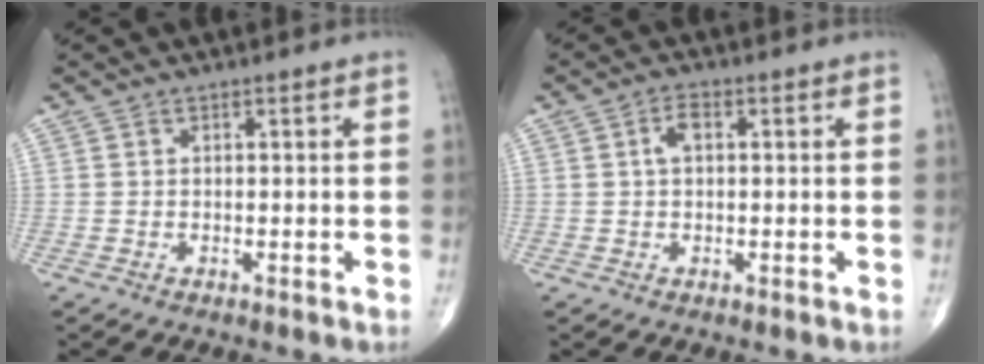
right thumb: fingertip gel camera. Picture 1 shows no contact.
{"total": 2.9, "force": [0.4, 1.5, 2.5], "torque": [-0.046, 0.011, 0.003]}